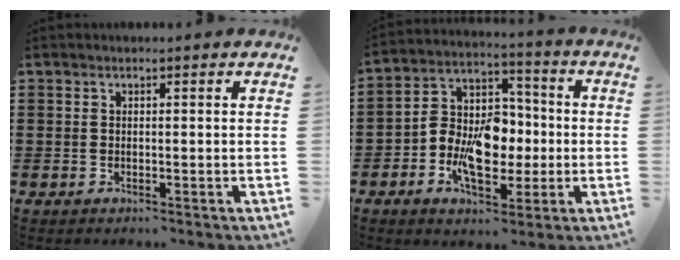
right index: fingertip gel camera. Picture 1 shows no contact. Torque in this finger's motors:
{"motor_torque": [2.14, 0.00, 0.89, 0.21]}